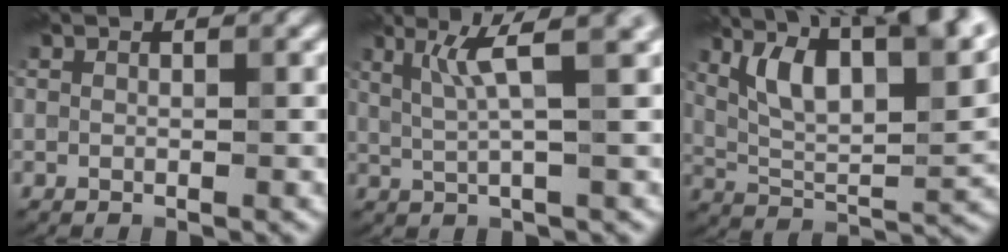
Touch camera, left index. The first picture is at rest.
{"total": 3.6, "force": [0.8, 0.1, 3.5], "torque": [-0.075, 0.005, 0.029]}
{"total": 11.7, "force": [6.2, 4.1, 9.0], "torque": [-0.143, 0.015, 0.101]}